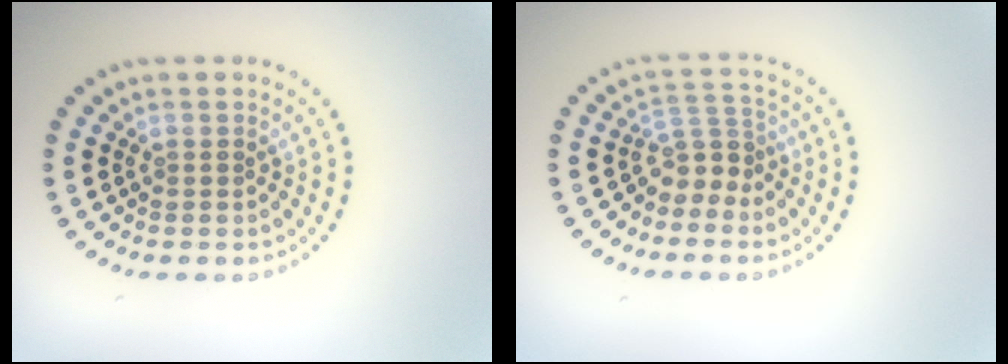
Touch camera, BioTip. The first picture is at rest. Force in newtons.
{"total": 2.9, "press": 2.0, "slide": 2.1}